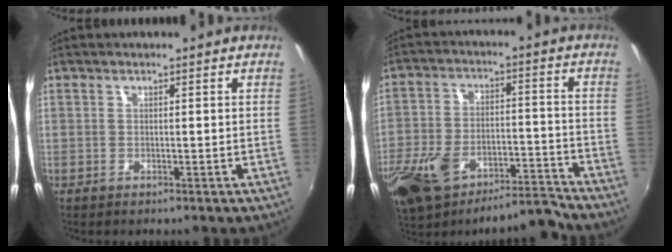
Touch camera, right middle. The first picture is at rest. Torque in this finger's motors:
{"motor_torque": [1.08, -1.06, 0.54, 0.18]}